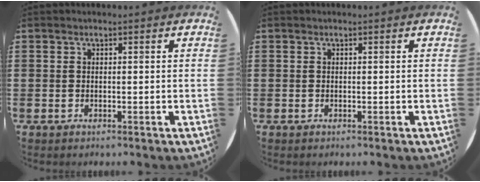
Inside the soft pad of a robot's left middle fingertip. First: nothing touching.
{"total": 0.0}